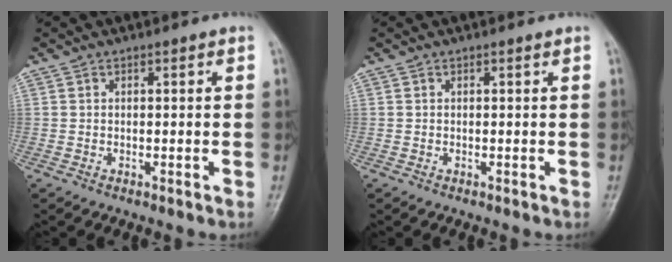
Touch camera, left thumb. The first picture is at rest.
{"total": 0.0}